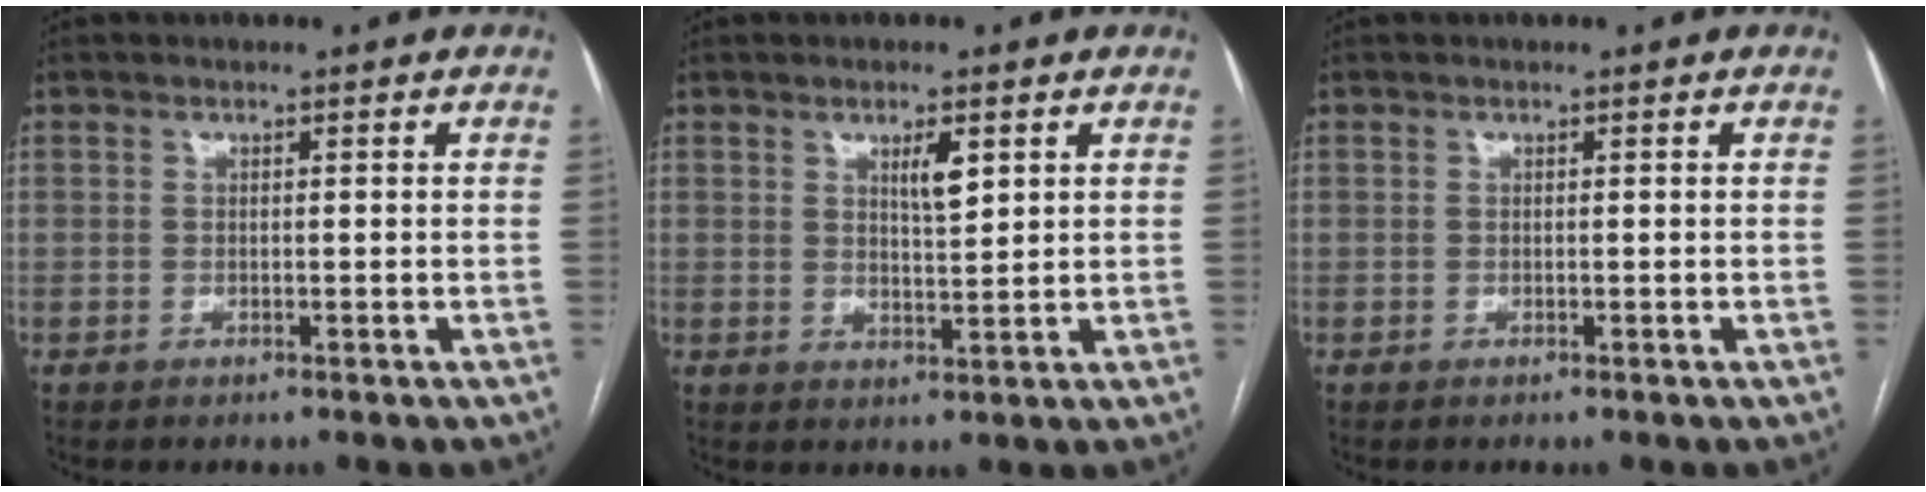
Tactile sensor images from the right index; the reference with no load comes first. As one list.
[{"total": 3.5, "force": [1.7, 0.8, 3.0], "torque": [-0.051, -0.002, 0.031]}, {"total": 0.0}]